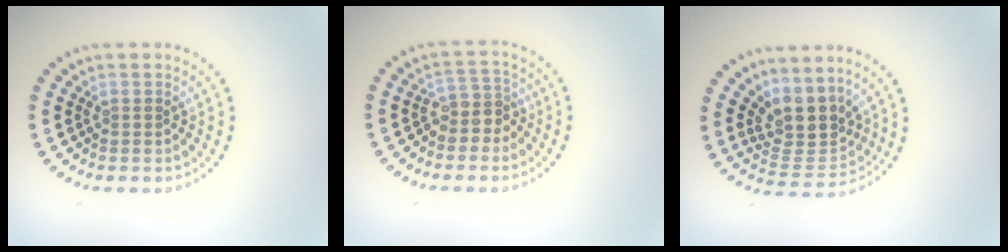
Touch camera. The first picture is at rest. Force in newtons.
{"total": 2.5, "press": 2.1, "slide": 1.5}
{"total": 4.1, "press": 3.2, "slide": 2.5}